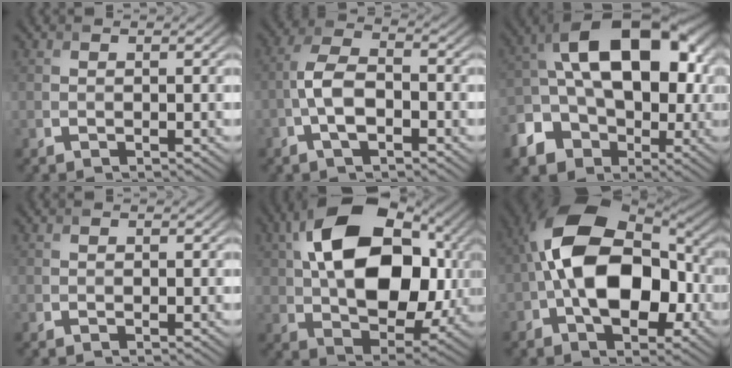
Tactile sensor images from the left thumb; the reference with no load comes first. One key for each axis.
{"total": 6.1, "fx": -2.0, "fy": 2.8, "fz": 5.1, "tx": -0.103, "ty": 0.010, "tz": -0.048}
{"total": 17.9, "fx": -2.3, "fy": 12.1, "fz": 12.9, "tx": -0.207, "ty": -0.005, "tz": -0.038}
{"total": 0.0}
{"total": 18.2, "fx": 3.6, "fy": 11.4, "fz": 13.6, "tx": -0.236, "ty": 0.013, "tz": 0.056}
{"total": 15.8, "fx": -1.0, "fy": 9.6, "fz": 12.5, "tx": -0.204, "ty": 0.016, "tz": -0.033}